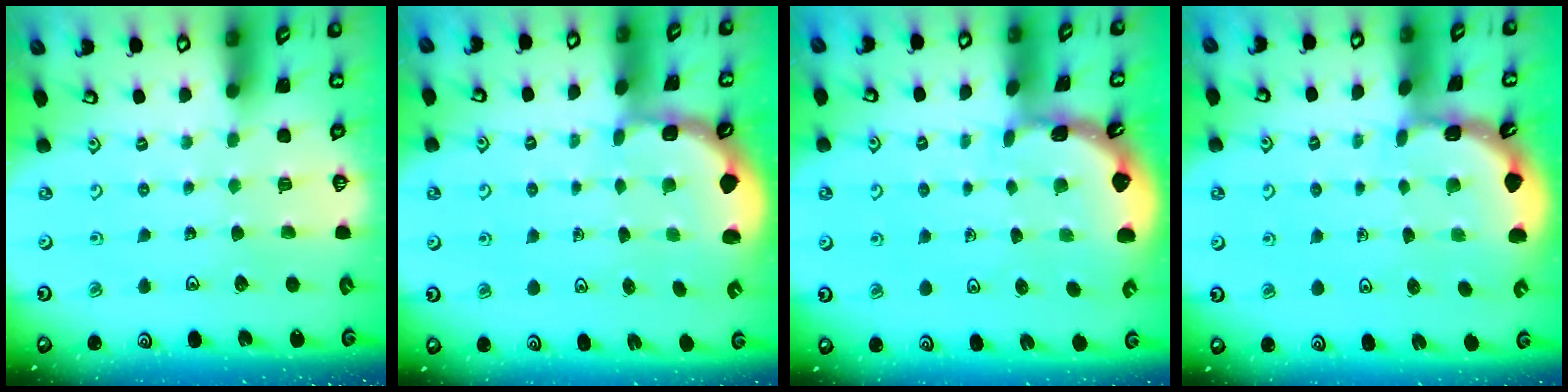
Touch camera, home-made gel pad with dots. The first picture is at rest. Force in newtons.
{"total": 1.8, "press": 1.6, "slide": 0.8}
{"total": 1.7, "press": 1.7, "slide": 0.1}
{"total": 1.9, "press": 1.9, "slide": 0.1}